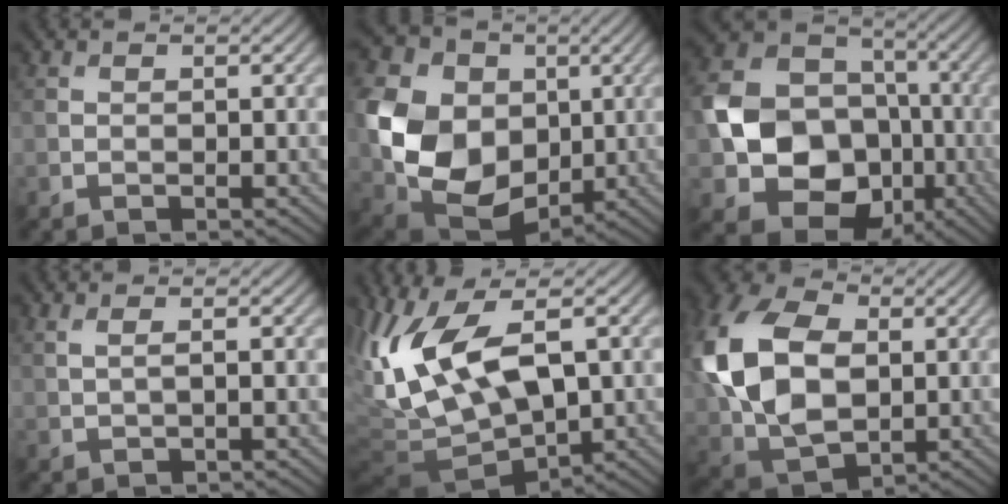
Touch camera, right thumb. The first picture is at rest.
{"total": 15.1, "force": [0.3, 11.7, 9.5], "torque": [-0.242, -0.020, 0.009]}
{"total": 15.0, "force": [-3.1, 12.1, 8.3], "torque": [-0.175, -0.034, -0.055]}
{"total": 1.3, "force": [0.5, 0.0, 1.2], "torque": [-0.024, 0.002, 0.011]}
{"total": 14.9, "force": [0.3, 6.9, 13.2], "torque": [-0.302, -0.002, 0.012]}
{"total": 15.8, "force": [1.6, 10.7, 11.4], "torque": [-0.291, 0.009, 0.032]}